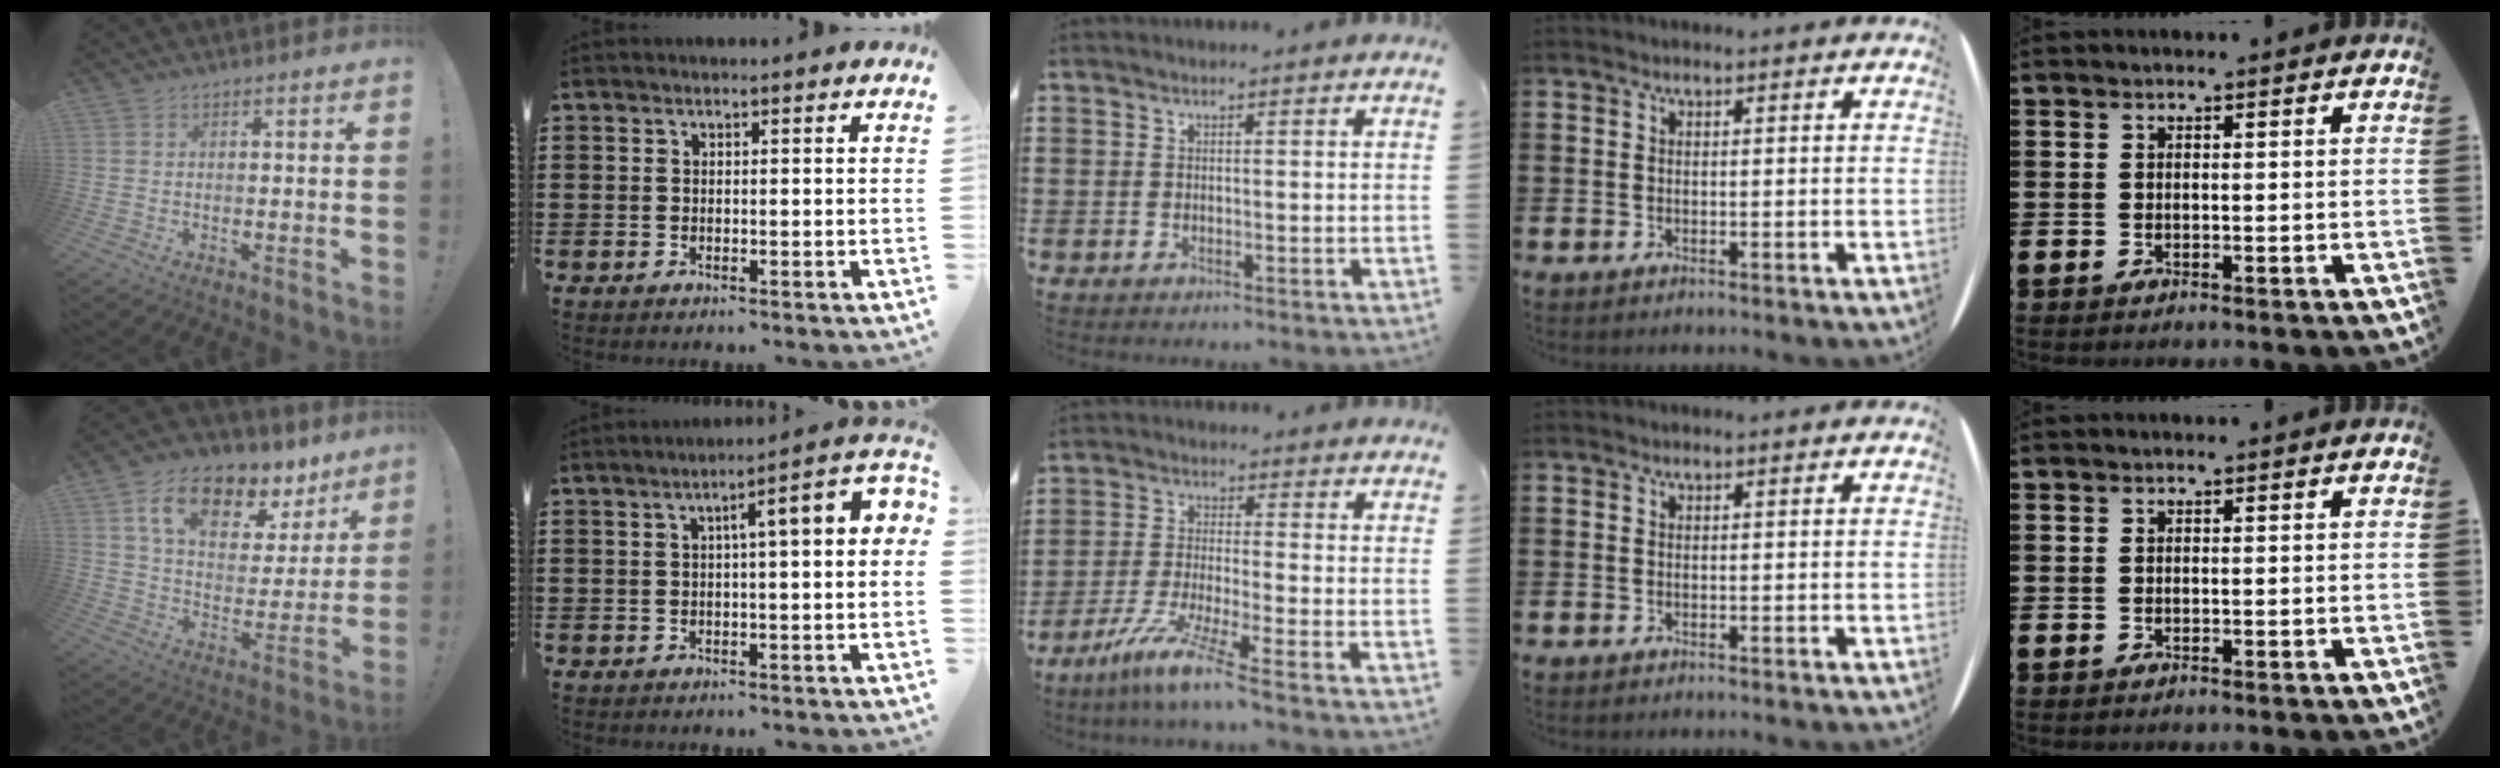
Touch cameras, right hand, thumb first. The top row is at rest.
{"thumb": {"total": 16.4, "force": [9.6, 8.9, 9.8], "torque": [-0.157, -0.047, 0.170]}, "index": {"total": 5.1, "force": [0.4, 0.4, 5.1], "torque": [-0.087, -0.004, 0.001]}, "middle": {"total": 7.2, "force": [-5.2, -0.4, 4.9], "torque": [-0.106, -0.020, -0.100]}}